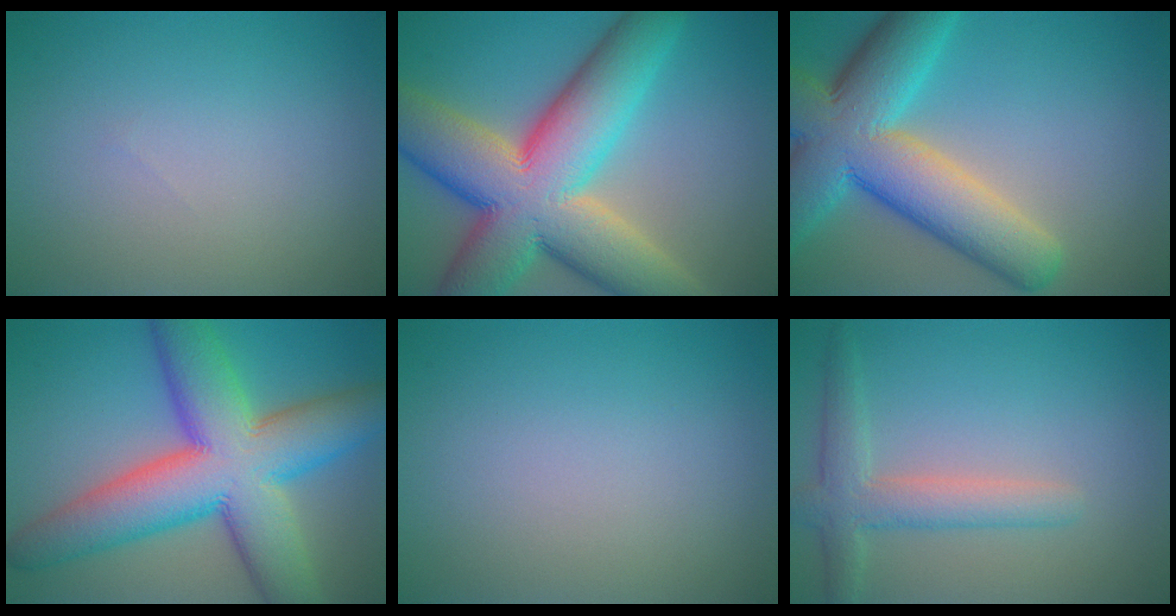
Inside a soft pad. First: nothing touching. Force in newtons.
{"total": 15.7, "press": 15.7, "slide": 0.9}
{"total": 11.9, "press": 11.9, "slide": 0.8}
{"total": 13.5, "press": 13.5, "slide": 0.3}
{"total": 0.0}
{"total": 3.6, "press": 3.6, "slide": 0.3}